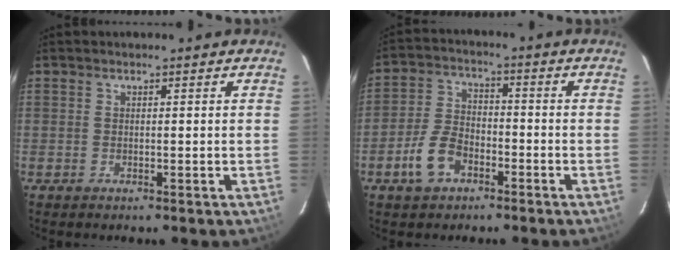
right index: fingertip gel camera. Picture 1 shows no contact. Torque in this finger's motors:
{"motor_torque": [0.81, -0.69, 0.32, 0.01]}